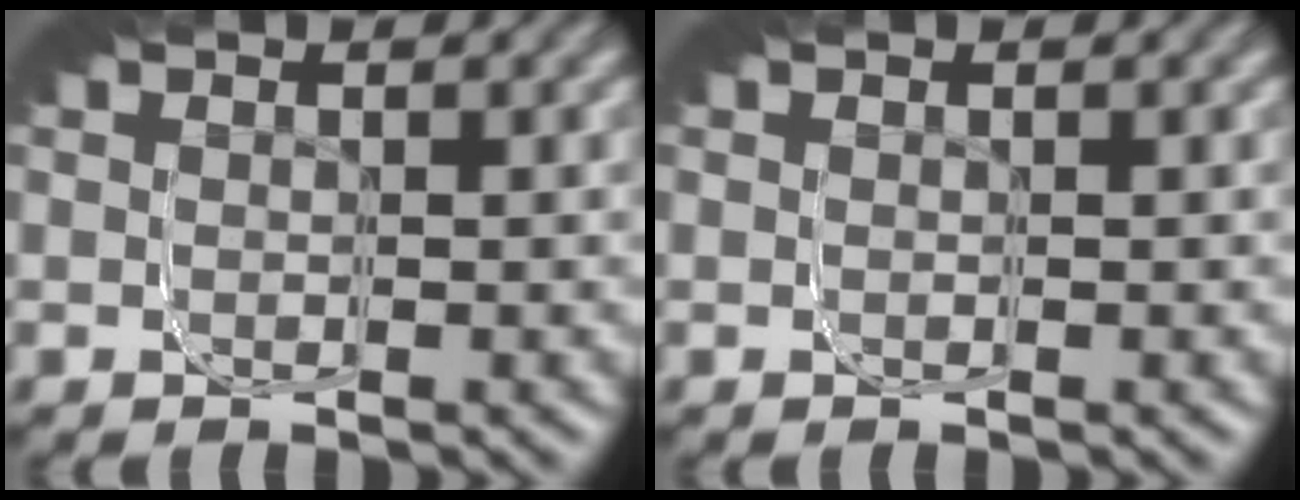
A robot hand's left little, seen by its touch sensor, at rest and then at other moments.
{"total": 0.0}